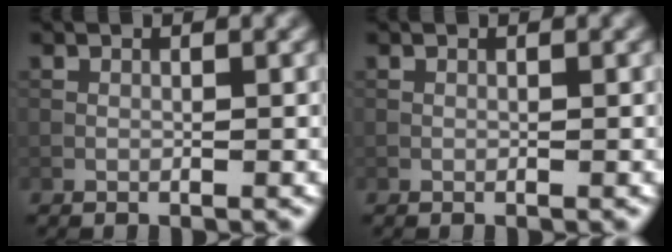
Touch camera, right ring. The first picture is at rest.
{"total": 0.0}